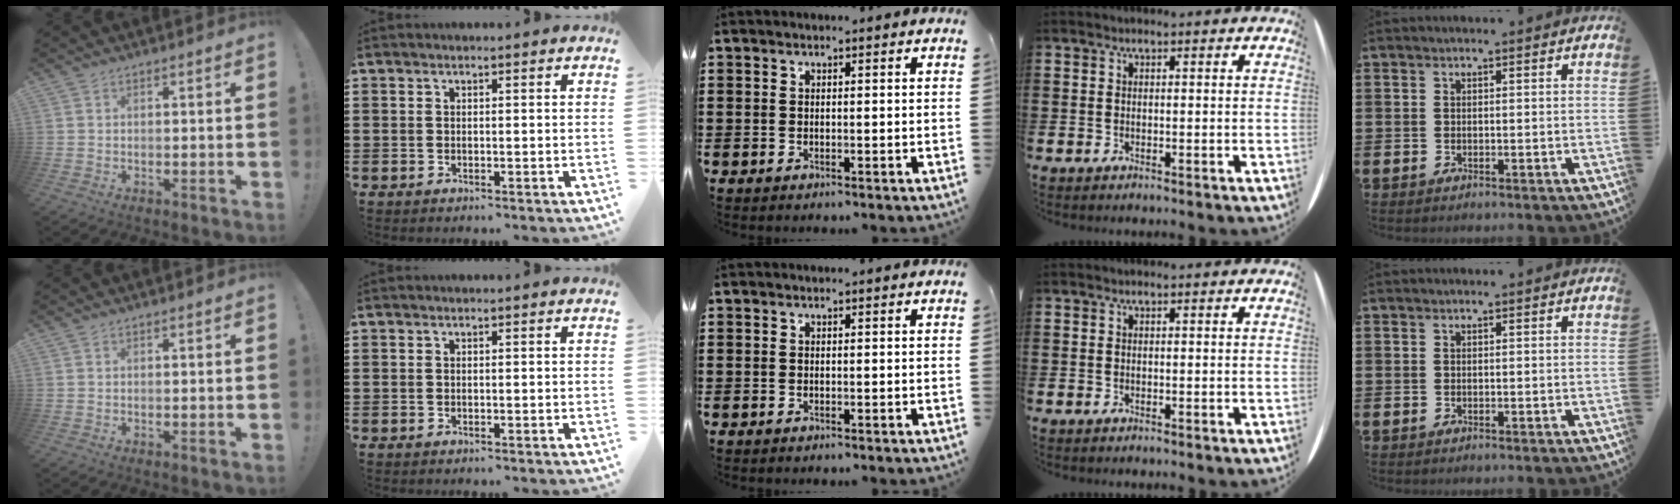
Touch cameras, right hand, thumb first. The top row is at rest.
{}